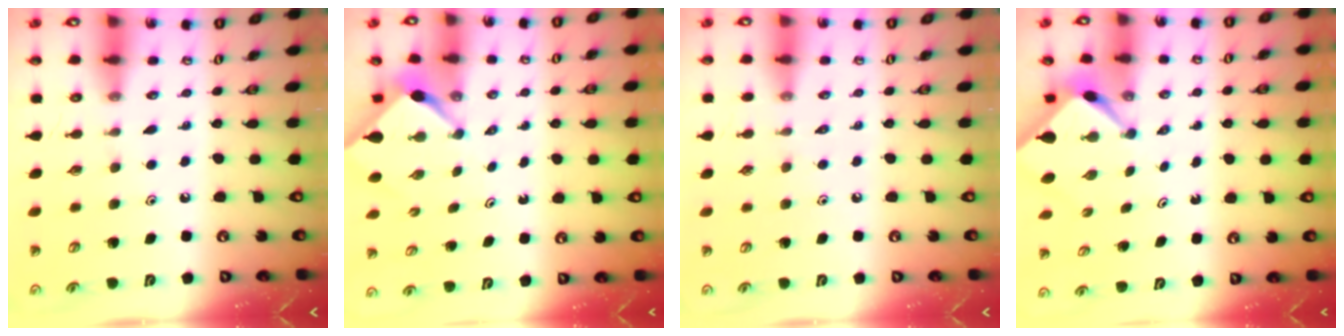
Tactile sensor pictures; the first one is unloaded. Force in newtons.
{"total": 2.6, "press": 2.6, "slide": 0.3}
{"total": 2.0, "press": 2.0, "slide": 0.4}
{"total": 2.7, "press": 2.6, "slide": 0.2}